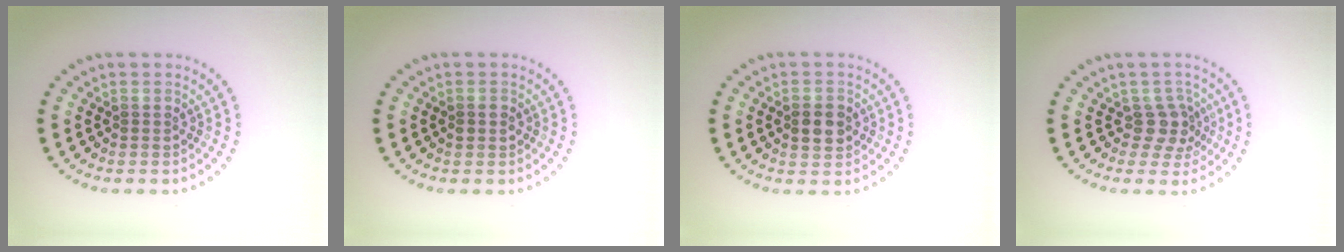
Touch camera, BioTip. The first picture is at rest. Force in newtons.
{"total": 1.3, "press": 1.3, "slide": 0.1}
{"total": 2.4, "press": 2.4, "slide": 0.2}
{"total": 2.6, "press": 2.1, "slide": 1.6}